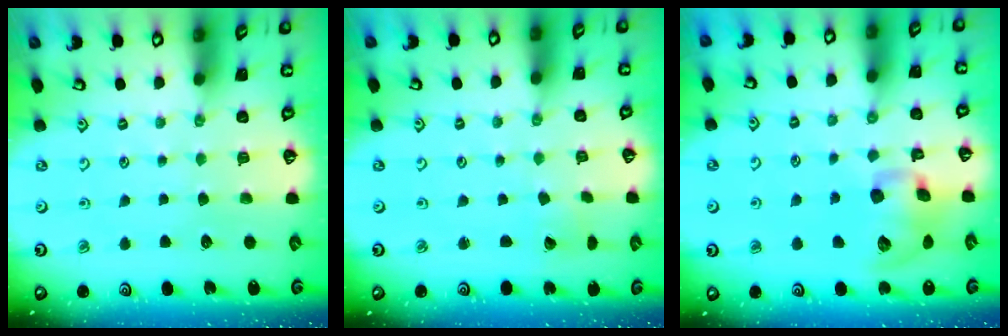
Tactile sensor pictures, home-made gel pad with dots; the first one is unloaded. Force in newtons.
{"total": 2.1, "press": 2.1, "slide": 0.2}
{"total": 12.7, "press": 12.6, "slide": 1.8}